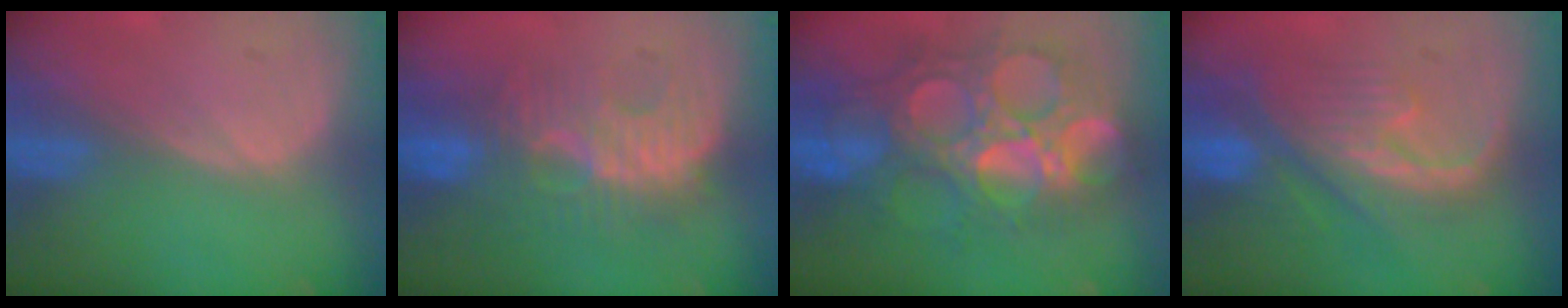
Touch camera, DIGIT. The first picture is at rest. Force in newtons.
{"total": 9.0, "press": 8.9, "slide": 1.6}
{"total": 13.5, "press": 13.4, "slide": 1.5}
{"total": 9.7, "press": 9.2, "slide": 3.2}